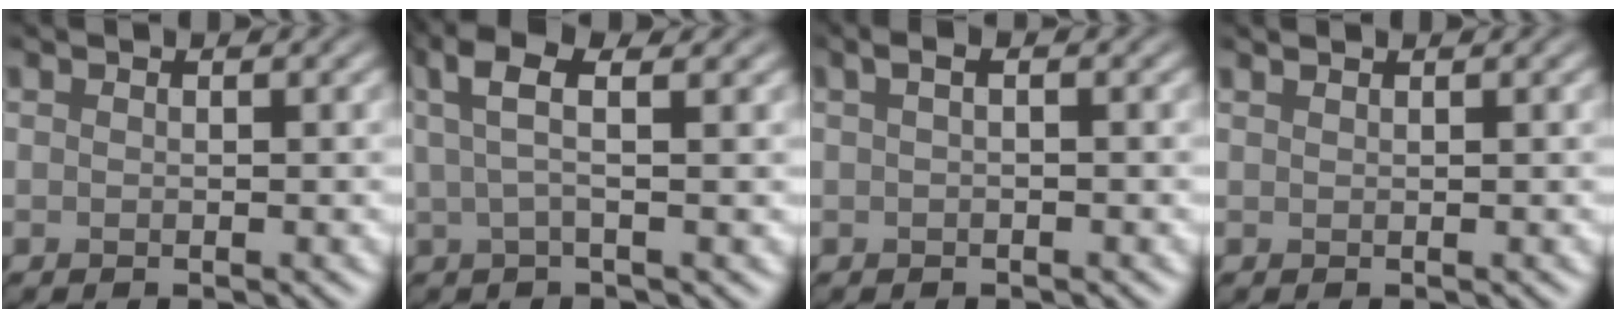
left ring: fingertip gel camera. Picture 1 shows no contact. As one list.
[{"total": 3.9, "force": [1.5, 0.8, 3.5], "torque": [-0.065, 0.010, 0.025]}, {"total": 1.3, "force": [0.4, 0.3, 1.2], "torque": [-0.023, 0.008, 0.003]}, {"total": 0.7, "force": [0.6, 0.1, 0.3], "torque": [-0.002, 0.000, 0.006]}]